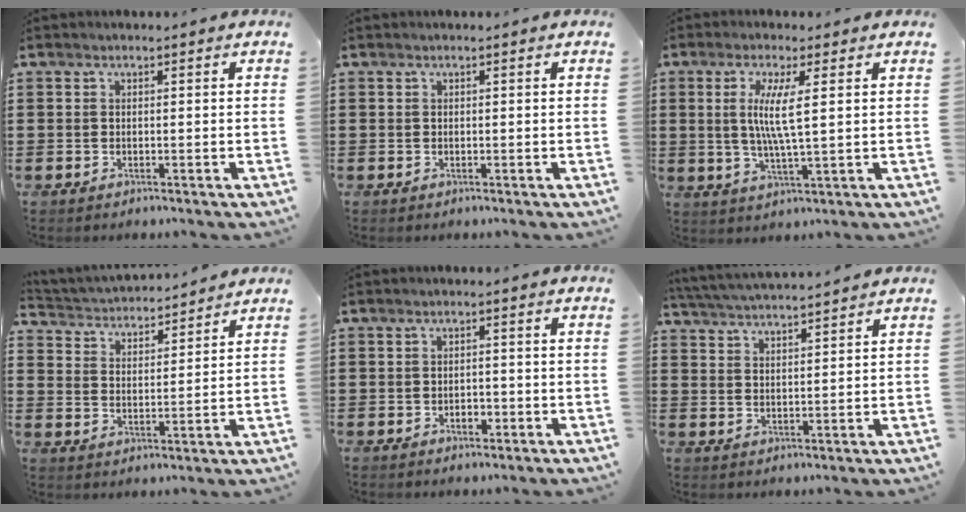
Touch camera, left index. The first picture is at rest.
{"total": 0.0}
{"total": 6.6, "force": [1.5, 0.7, 6.4], "torque": [-0.133, -0.007, 0.021]}
{"total": 3.2, "force": [3.2, 0.4, -0.2], "torque": [-0.017, -0.023, 0.051]}
{"total": 1.8, "force": [-0.7, 1.0, 1.3], "torque": [-0.027, 0.003, -0.015]}
{"total": 3.8, "force": [3.8, -0.5, 0.5], "torque": [-0.025, -0.020, 0.066]}